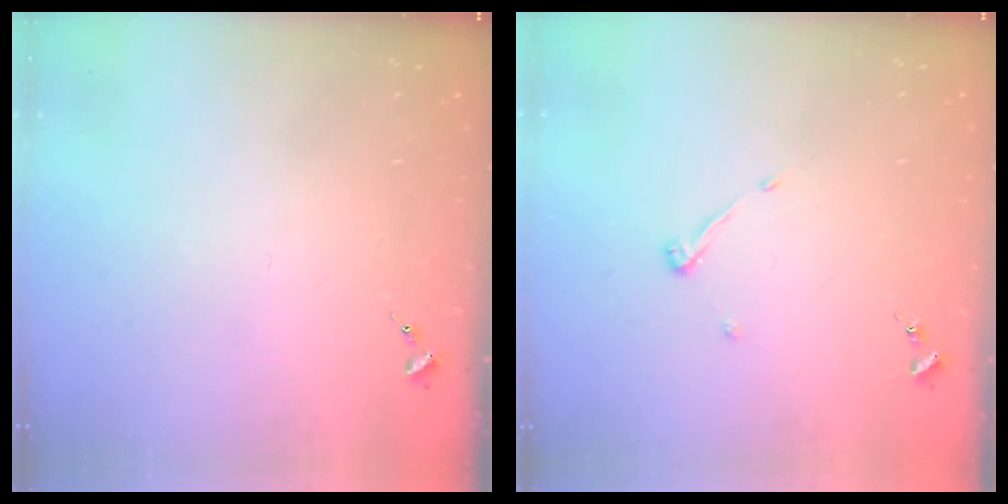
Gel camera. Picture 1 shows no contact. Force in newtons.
{"total": 3.8, "press": 3.8, "slide": 0.6}